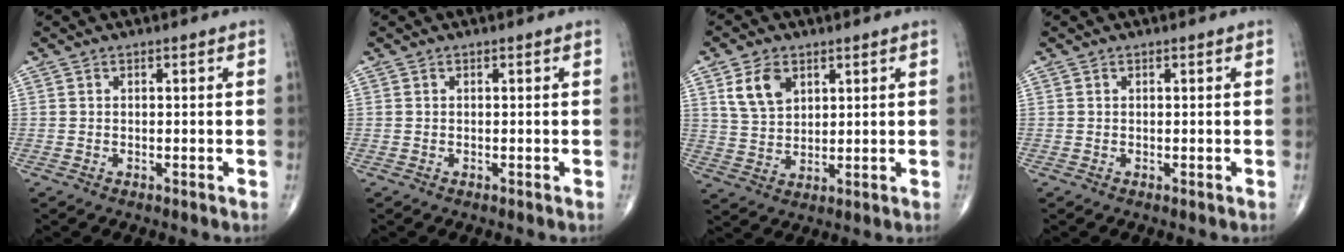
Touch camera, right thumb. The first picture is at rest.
{"total": 0.0}
{"total": 7.4, "force": [3.4, 4.8, 4.4], "torque": [-0.066, -0.014, 0.070]}
{"total": 0.0}